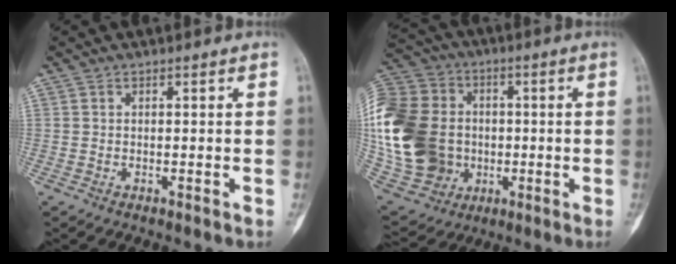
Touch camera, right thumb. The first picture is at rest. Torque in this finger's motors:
{"motor_torque": [0.28, 3.30, 2.00, -0.12, 0.30]}